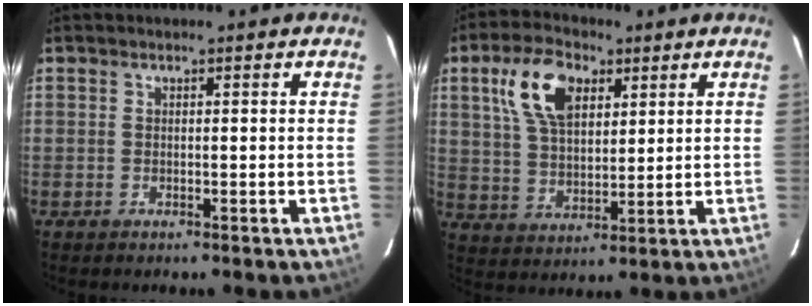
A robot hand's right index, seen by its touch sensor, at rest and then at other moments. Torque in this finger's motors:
{"motor_torque": [0.37, 0.23, 0.27, 0.11]}